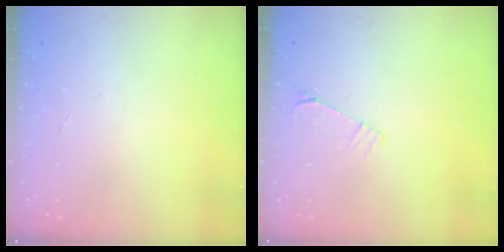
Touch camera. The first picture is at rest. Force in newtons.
{"total": 5.4, "press": 5.4, "slide": 0.6}